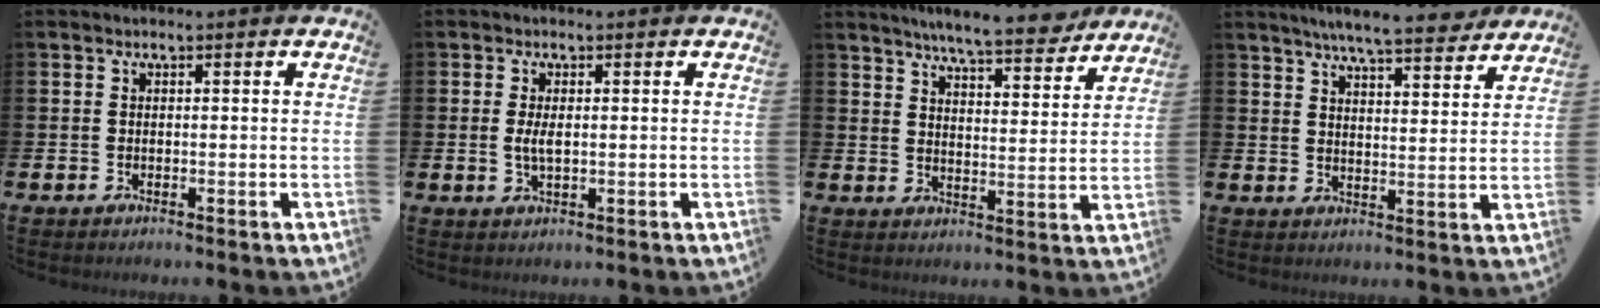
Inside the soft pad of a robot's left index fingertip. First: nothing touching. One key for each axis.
{"total": 2.4, "fx": 0.2, "fy": 1.0, "fz": 2.2, "tx": -0.041, "ty": 0.001, "tz": 0.002}
{"total": 7.7, "fx": 7.3, "fy": 0.5, "fz": 2.4, "tx": -0.043, "ty": -0.047, "tz": 0.125}
{"total": 7.2, "fx": 6.8, "fy": 0.4, "fz": 2.3, "tx": -0.040, "ty": -0.044, "tz": 0.116}